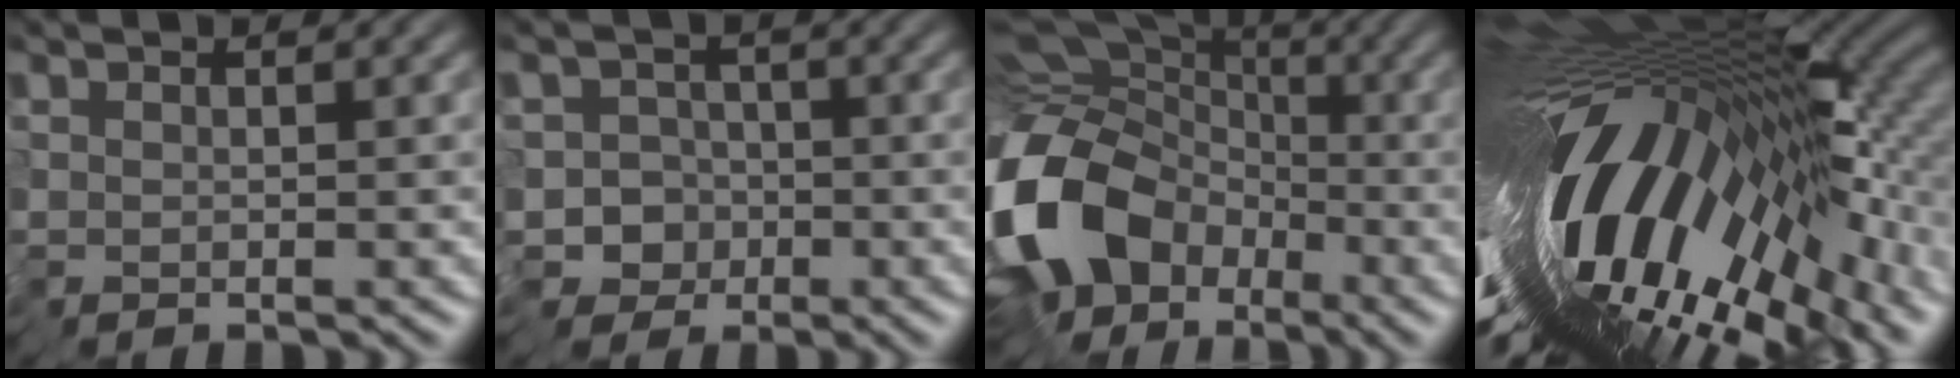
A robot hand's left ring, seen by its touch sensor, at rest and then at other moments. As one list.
[{"total": 6.6, "force": [-3.6, 5.3, 1.8], "torque": [-0.013, 0.014, -0.087]}, {"total": 15.6, "force": [-6.4, 10.9, 9.1], "torque": [-0.218, -0.005, -0.115]}, {"total": 17.1, "force": [-3.0, 5.6, 15.9], "torque": [-0.262, -0.001, -0.055]}]